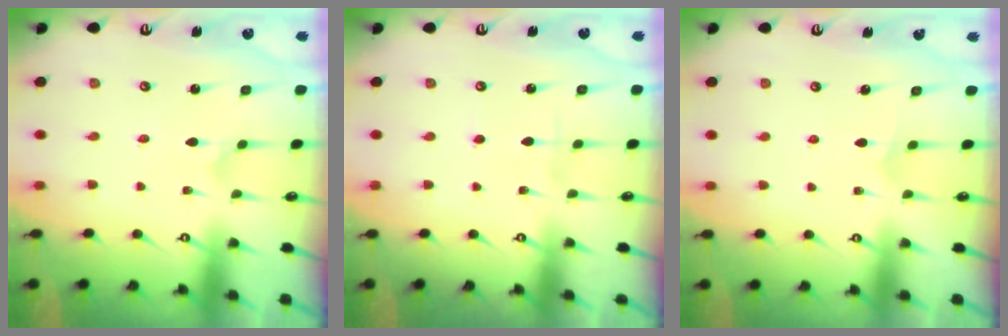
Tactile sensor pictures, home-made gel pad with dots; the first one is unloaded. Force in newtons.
{"total": 2.5, "press": 2.5, "slide": 0.4}
{"total": 3.7, "press": 3.7, "slide": 0.3}